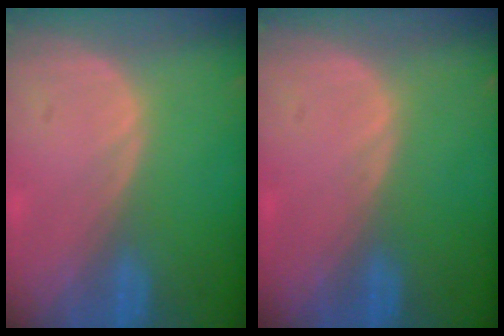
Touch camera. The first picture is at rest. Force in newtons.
{"total": 0.0}